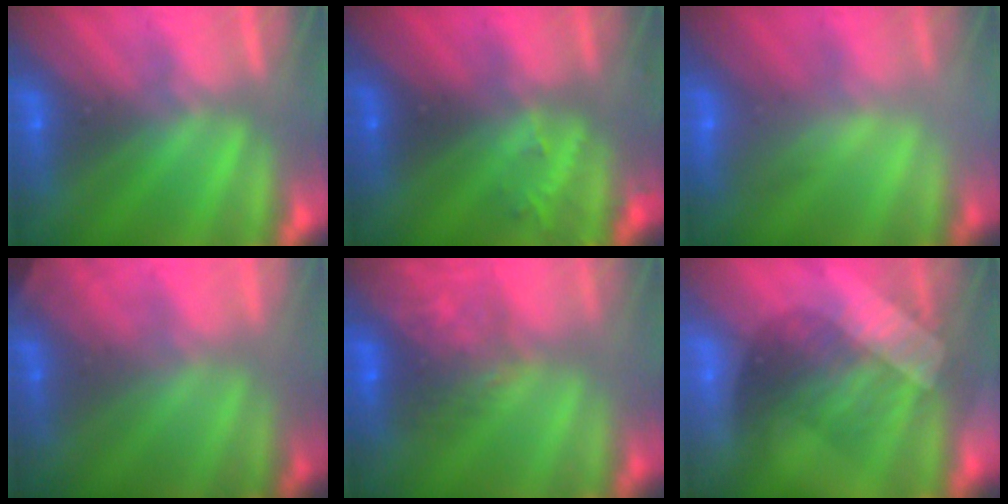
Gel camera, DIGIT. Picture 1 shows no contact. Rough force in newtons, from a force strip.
{"total": 2.7}
{"total": 2.3}
{"total": 1.9}
{"total": 7.7}
{"total": 3.5}